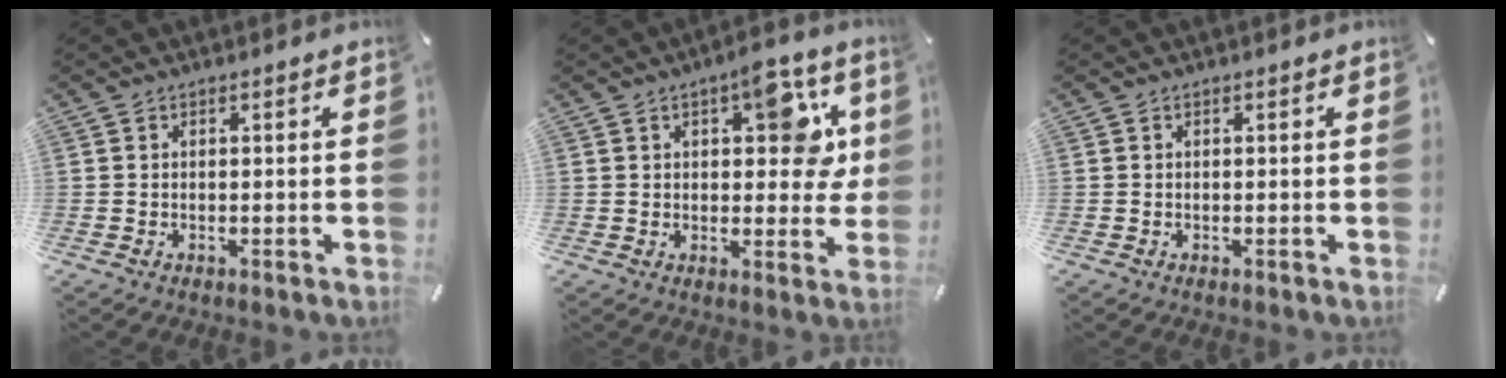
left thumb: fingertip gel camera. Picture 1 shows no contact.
{"total": 12.2, "force": [3.4, 6.8, 9.6], "torque": [-0.111, -0.010, 0.053]}
{"total": 0.0}